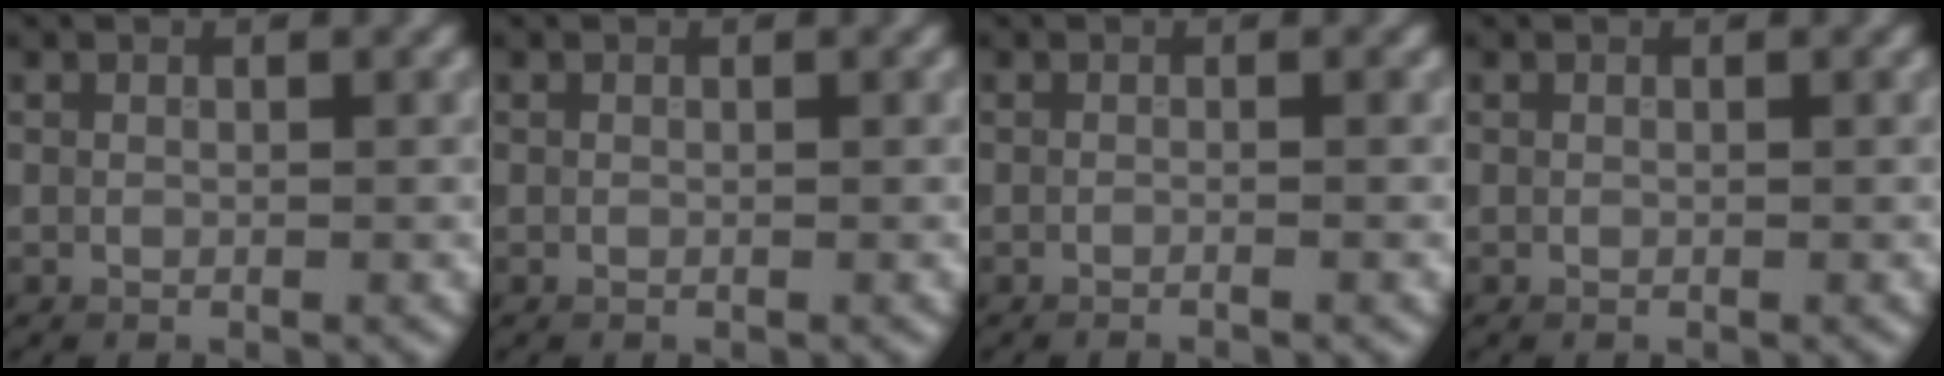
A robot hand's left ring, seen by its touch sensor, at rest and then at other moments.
{"total": 0.0}
{"total": 2.1, "force": [0.1, 1.0, 1.8], "torque": [-0.001, -0.007, -0.024]}
{"total": 0.0}